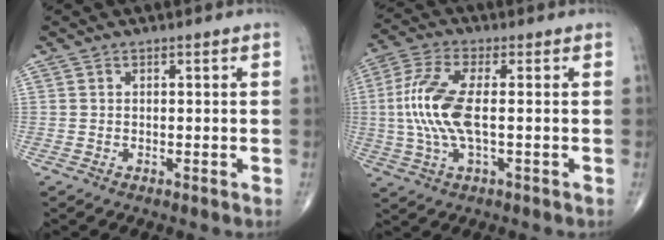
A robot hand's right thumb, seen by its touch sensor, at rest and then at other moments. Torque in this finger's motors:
{"motor_torque": [1.00, 1.83, 1.29, -0.49, 0.54]}